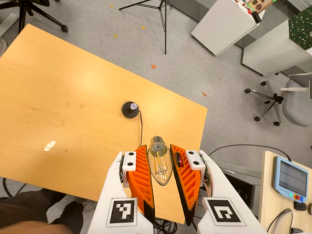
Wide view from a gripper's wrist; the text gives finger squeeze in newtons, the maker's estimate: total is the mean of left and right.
{"total": 11.1, "left": 11.6, "right": 10.6}